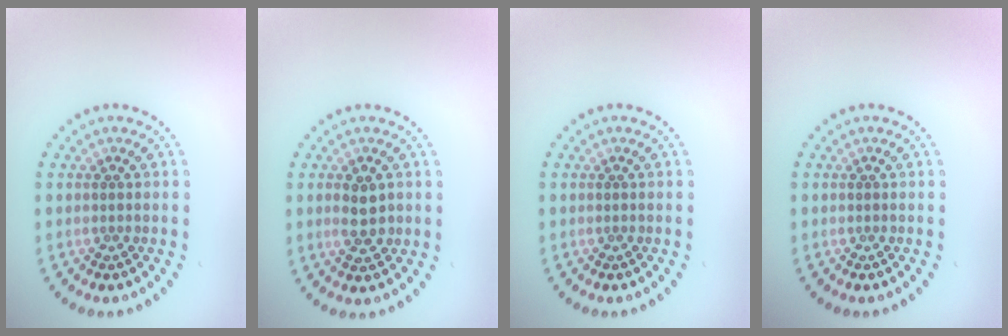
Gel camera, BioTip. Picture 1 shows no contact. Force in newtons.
{"total": 2.6, "press": 2.6, "slide": 0.2}
{"total": 0.0}
{"total": 0.0}